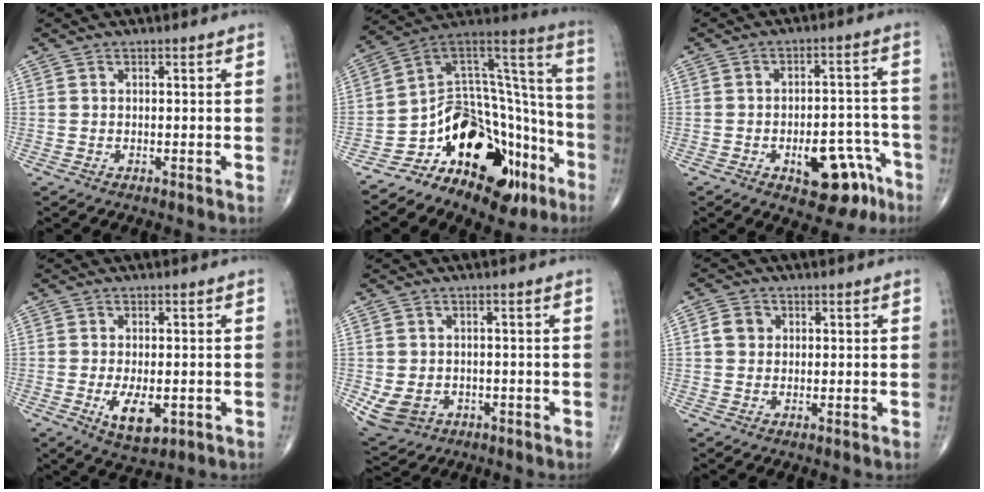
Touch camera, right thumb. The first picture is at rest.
{"total": 24.8, "force": [-13.1, 13.7, 16.0], "torque": [-0.168, 0.125, -0.199]}
{"total": 12.2, "force": [-6.2, 6.1, 8.6], "torque": [-0.084, 0.051, -0.074]}
{"total": 6.8, "force": [-1.8, 3.3, 5.7], "torque": [-0.093, -0.012, -0.022]}
{"total": 6.5, "force": [-1.7, 5.4, 3.2], "torque": [-0.058, 0.007, -0.014]}
{"total": 3.4, "force": [0.6, 3.0, 1.5], "torque": [-0.017, 0.004, 0.007]}